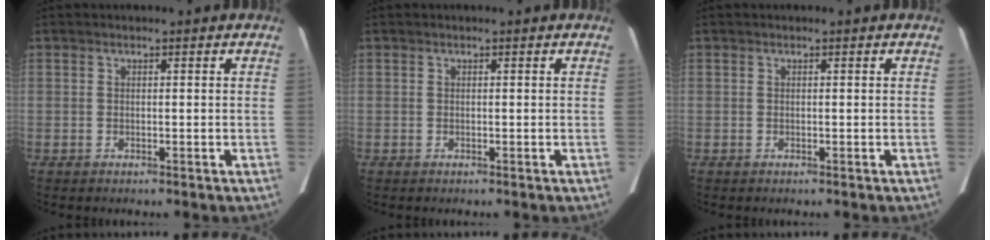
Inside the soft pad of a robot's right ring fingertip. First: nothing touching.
{"total": 0.0}
{"total": 0.0}